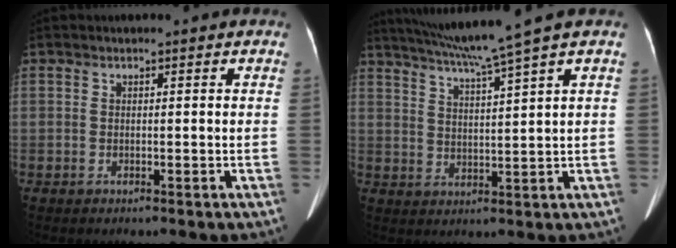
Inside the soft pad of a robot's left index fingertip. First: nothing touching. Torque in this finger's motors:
{"motor_torque": [0.11, -0.43, 0.00, 0.08]}